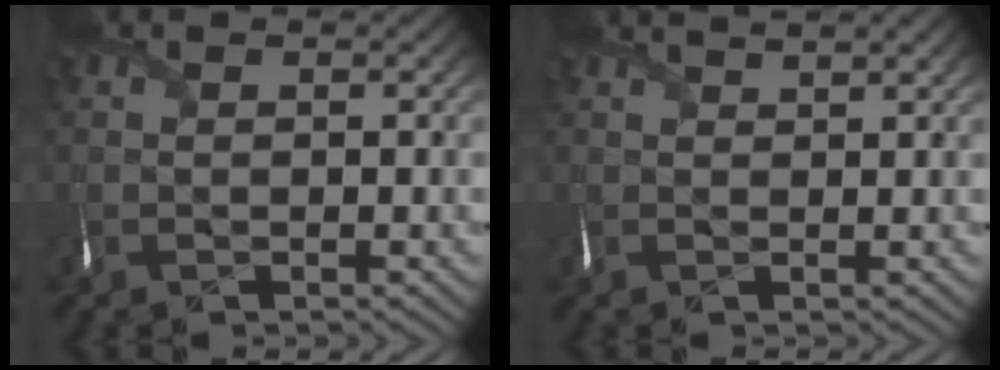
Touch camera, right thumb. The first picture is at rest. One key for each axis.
{"total": 2.2, "fx": 1.9, "fy": 0.0, "fz": 1.0, "tx": -0.021, "ty": 0.003, "tz": 0.033}